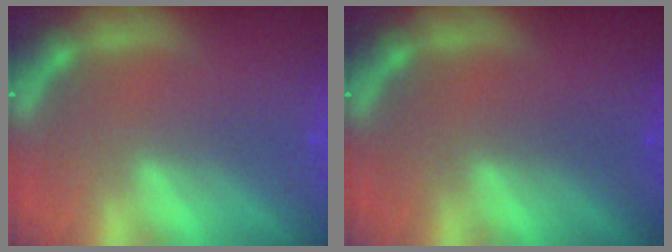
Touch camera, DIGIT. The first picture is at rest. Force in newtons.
{"total": 0.0}